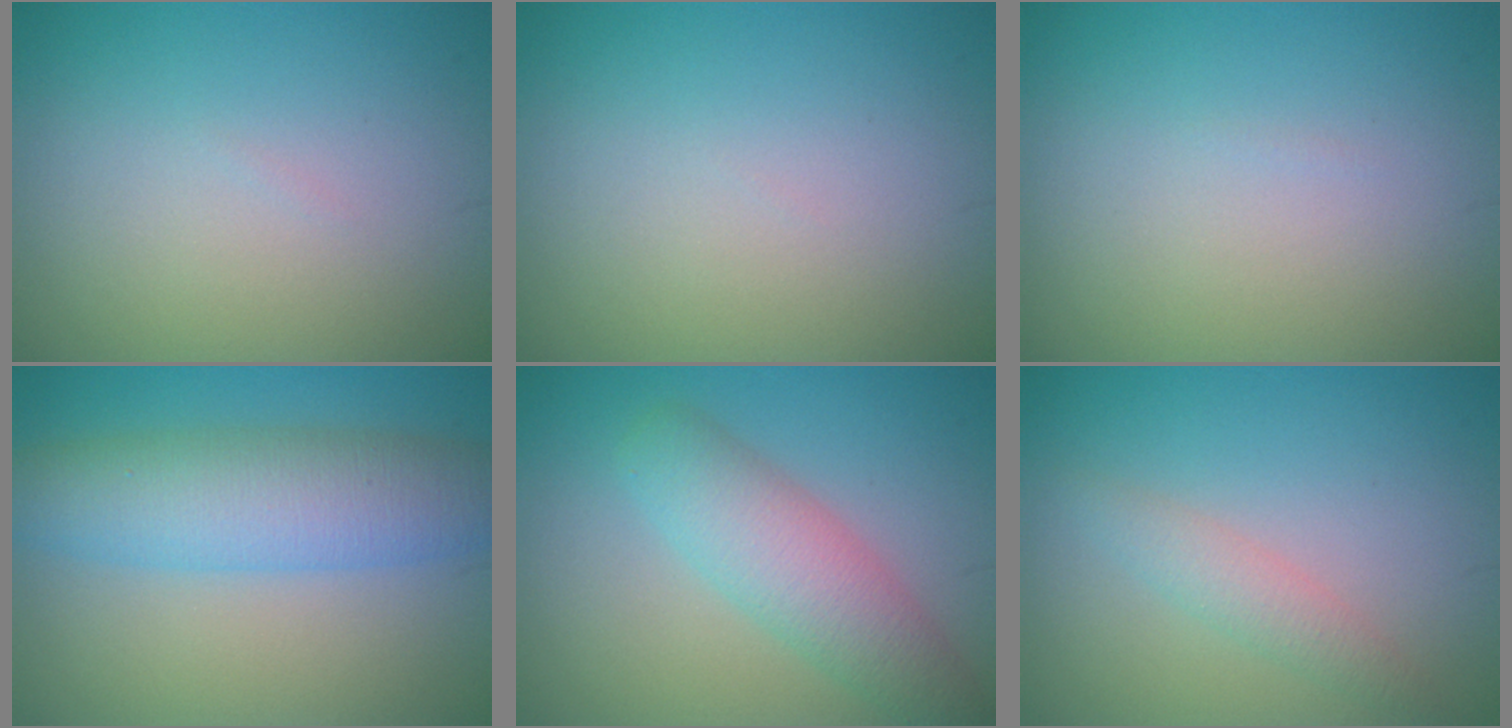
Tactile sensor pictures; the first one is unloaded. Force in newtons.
{"total": 0.0}
{"total": 0.0}
{"total": 6.8, "press": 6.8, "slide": 0.1}
{"total": 4.8, "press": 4.8, "slide": 0.2}
{"total": 1.9, "press": 1.9, "slide": 0.1}